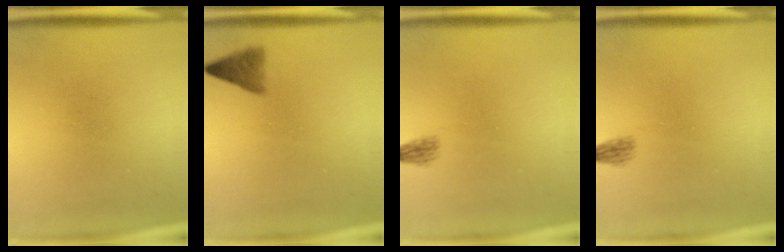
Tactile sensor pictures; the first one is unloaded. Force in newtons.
{"total": 2.6}
{"total": 1.4}
{"total": 1.4}